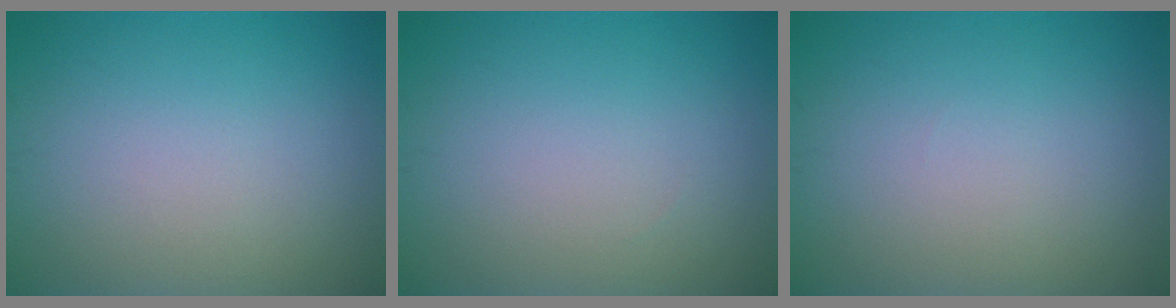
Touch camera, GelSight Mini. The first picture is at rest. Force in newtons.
{"total": 0.0}
{"total": 0.0}